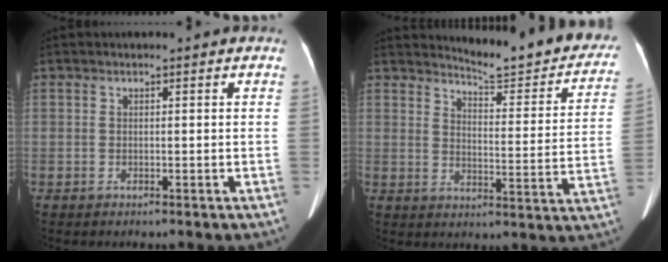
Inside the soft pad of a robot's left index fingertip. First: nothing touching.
{"total": 16.1, "force": [14.9, 2.1, 5.7], "torque": [-0.059, -0.065, 0.168]}